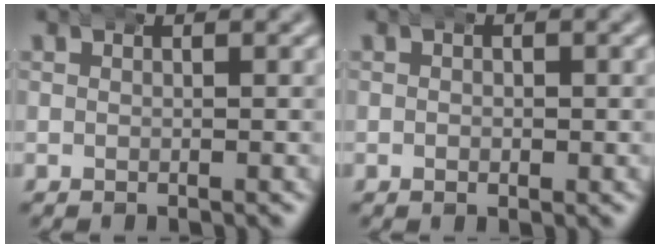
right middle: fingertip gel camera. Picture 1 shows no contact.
{"total": 0.8, "force": [0.0, 0.6, 0.5], "torque": [-0.007, 0.000, -0.001]}